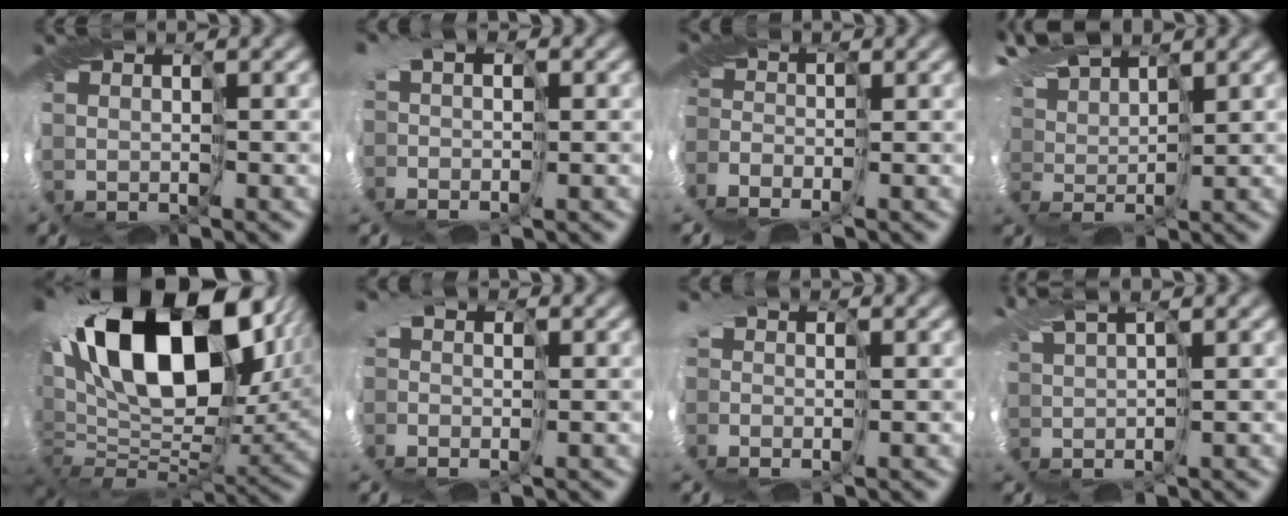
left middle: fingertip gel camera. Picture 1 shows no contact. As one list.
[{"total": 3.2, "force": [-0.4, 2.0, 2.5], "torque": [-0.036, 0.005, -0.010]}, {"total": 3.6, "force": [-3.3, 1.3, 0.5], "torque": [-0.005, -0.009, -0.059]}, {"total": 7.0, "force": [5.5, 2.3, 3.6], "torque": [-0.102, 0.026, 0.096]}, {"total": 17.2, "force": [4.8, 10.1, 12.9], "torque": [-0.234, 0.007, 0.084]}, {"total": 3.8, "force": [-0.9, 2.8, 2.4], "torque": [-0.028, 0.010, -0.019]}, {"total": 3.7, "force": [-0.8, 2.7, 2.4], "torque": [-0.038, 0.004, -0.012]}, {"total": 1.8, "force": [1.4, 0.0, 1.1], "torque": [-0.038, 0.018, 0.033]}]